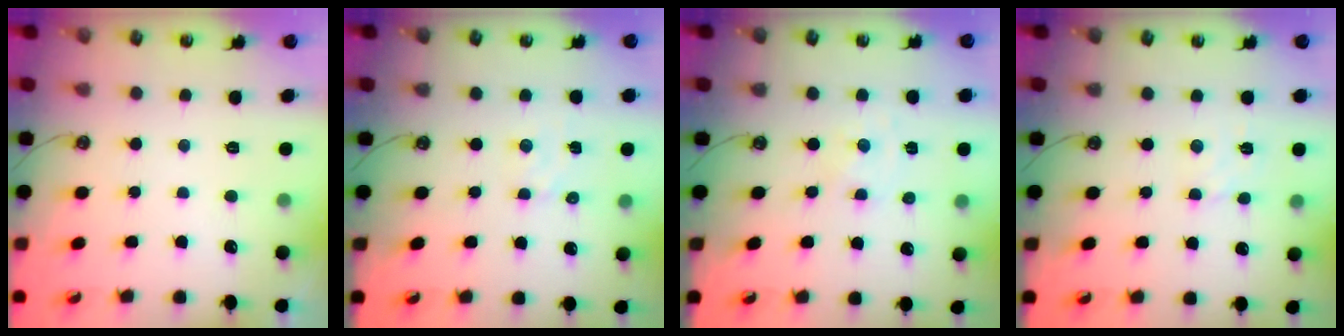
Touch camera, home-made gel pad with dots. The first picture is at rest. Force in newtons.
{"total": 2.9, "press": 2.9, "slide": 0.3}
{"total": 0.0}
{"total": 3.0, "press": 2.9, "slide": 0.5}